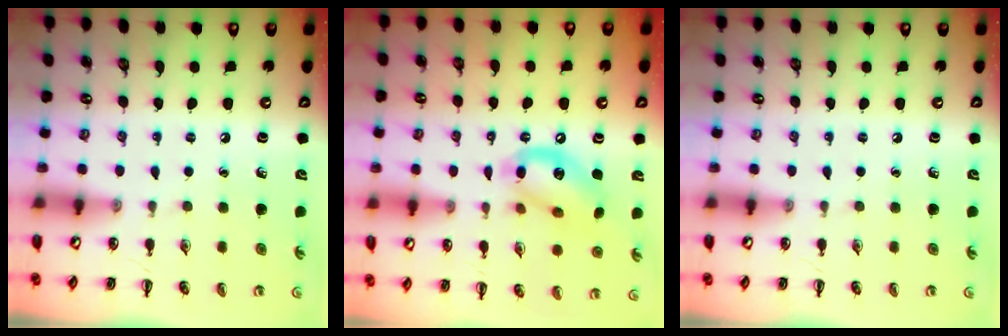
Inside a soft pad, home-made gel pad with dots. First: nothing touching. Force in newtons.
{"total": 13.3, "press": 12.9, "slide": 3.2}
{"total": 0.0}